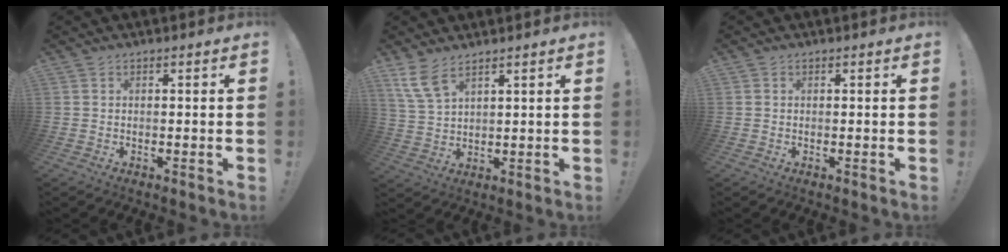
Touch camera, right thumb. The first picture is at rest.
{"total": 7.2, "force": [5.2, 2.4, 4.4], "torque": [-0.088, -0.022, 0.101]}
{"total": 0.0}